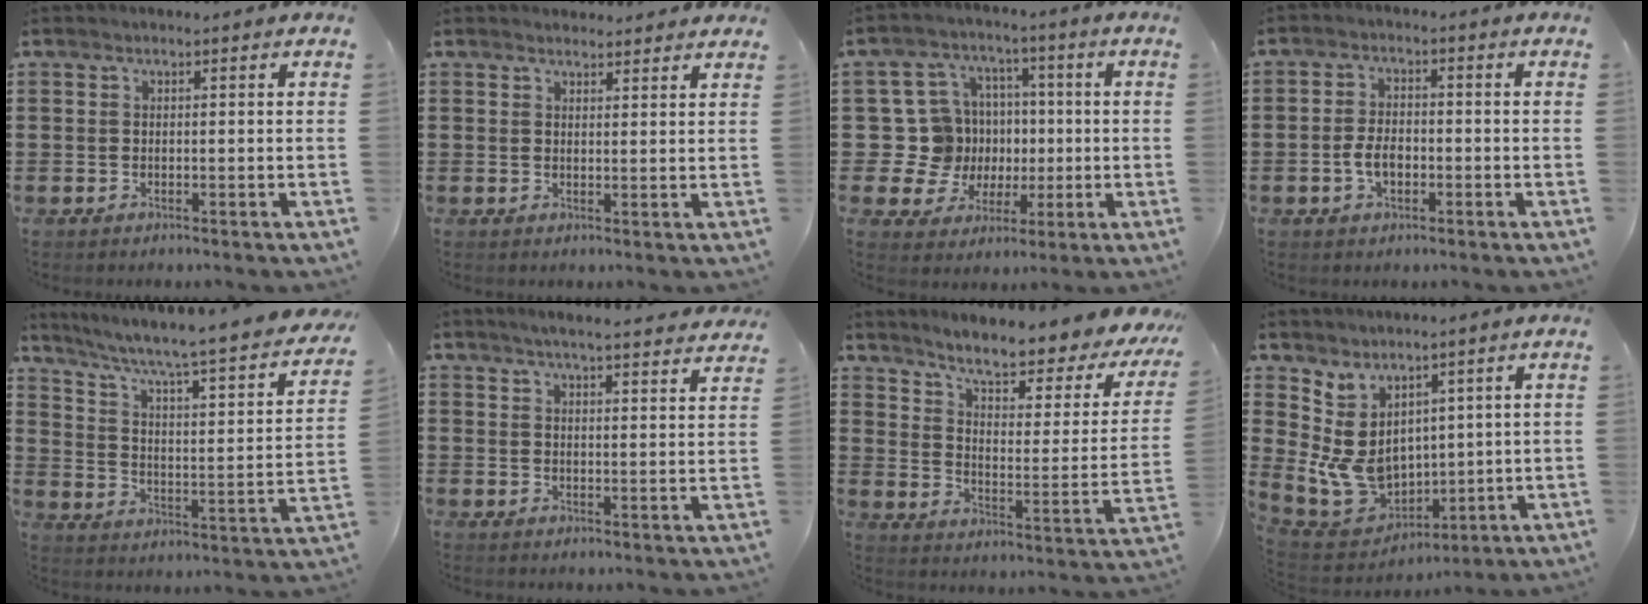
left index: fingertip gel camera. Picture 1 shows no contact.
{"total": 2.1, "force": [2.1, 0.4, 0.0], "torque": [0.003, -0.003, 0.040]}
{"total": 10.8, "force": [0.2, 10.5, 2.3], "torque": [-0.107, 0.004, 0.014]}
{"total": 3.9, "force": [-1.1, 2.1, 3.1], "torque": [-0.069, 0.001, -0.024]}
{"total": 4.7, "force": [3.5, 0.0, 3.1], "torque": [-0.079, -0.044, 0.046]}
{"total": 4.1, "force": [3.9, -0.3, 1.2], "torque": [-0.037, -0.016, 0.069]}
{"total": 7.3, "force": [6.2, 0.5, 3.9], "torque": [-0.086, -0.050, 0.096]}
{"total": 9.6, "force": [1.7, 7.9, 5.2], "torque": [-0.154, -0.004, 0.040]}